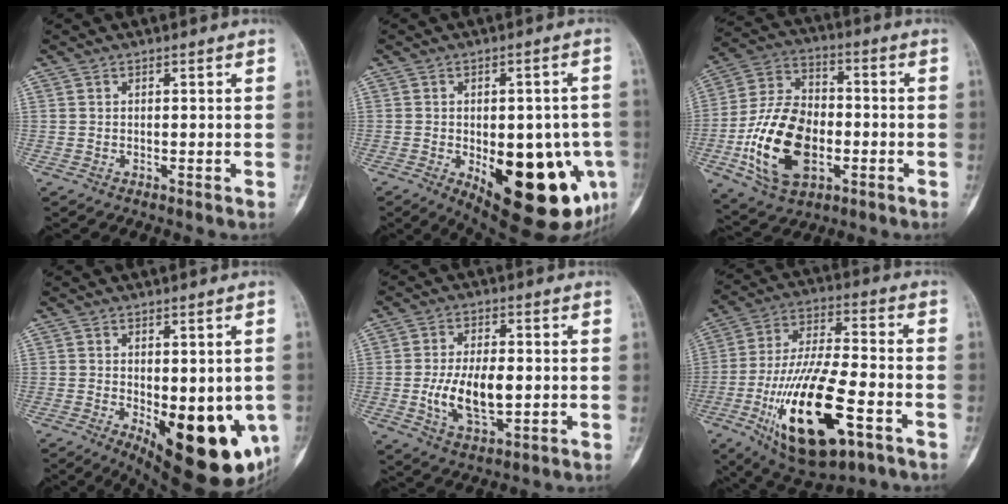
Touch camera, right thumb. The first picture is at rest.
{"total": 22.8, "force": [-7.0, 9.9, 19.4], "torque": [-0.194, -0.003, -0.069]}
{"total": 19.0, "force": [-4.6, 11.8, 14.1], "torque": [-0.242, 0.019, -0.079]}
{"total": 18.4, "force": [-5.2, 7.7, 15.9], "torque": [-0.154, -0.019, -0.047]}
{"total": 10.7, "force": [-1.1, 5.4, 9.1], "torque": [-0.160, -0.003, -0.014]}
{"total": 23.2, "force": [-8.7, 8.8, 19.7], "torque": [-0.375, 0.022, -0.140]}